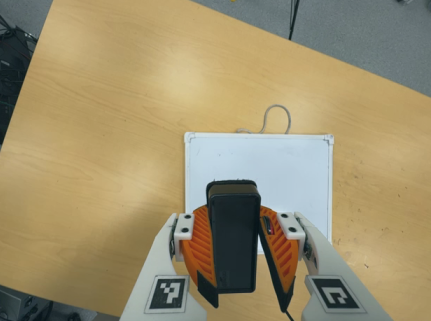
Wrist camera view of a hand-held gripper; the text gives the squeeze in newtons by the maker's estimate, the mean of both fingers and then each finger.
{"total": 9.2, "left": 9.2, "right": 9.2}